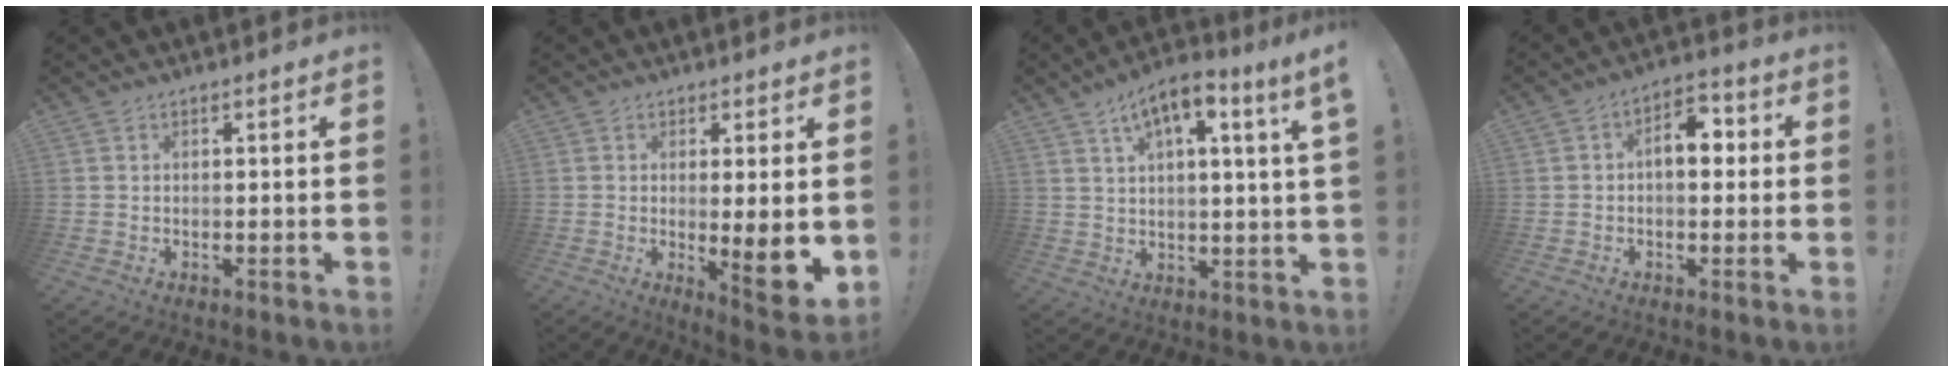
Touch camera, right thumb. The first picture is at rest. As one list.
[{"total": 9.1, "force": [-0.2, 0.9, 9.1], "torque": [-0.117, -0.020, 0.000]}, {"total": 8.6, "force": [4.2, 1.5, 7.4], "torque": [-0.108, -0.020, 0.066]}, {"total": 8.4, "force": [0.8, 5.0, 6.7], "torque": [-0.098, 0.011, 0.013]}]